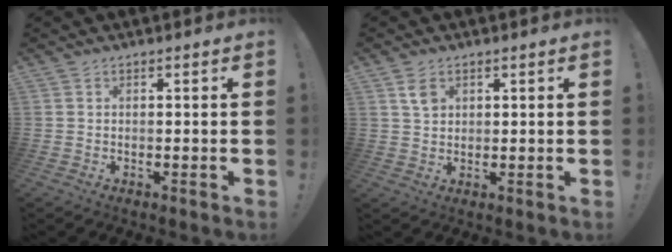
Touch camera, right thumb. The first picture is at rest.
{"total": 3.8, "force": [1.8, 2.6, 2.1], "torque": [-0.022, -0.006, 0.030]}